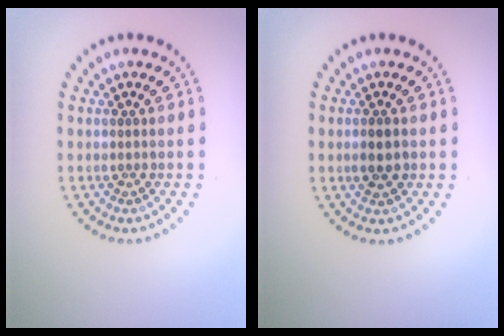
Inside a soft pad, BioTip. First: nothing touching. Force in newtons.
{"total": 1.8, "press": 1.8, "slide": 0.2}